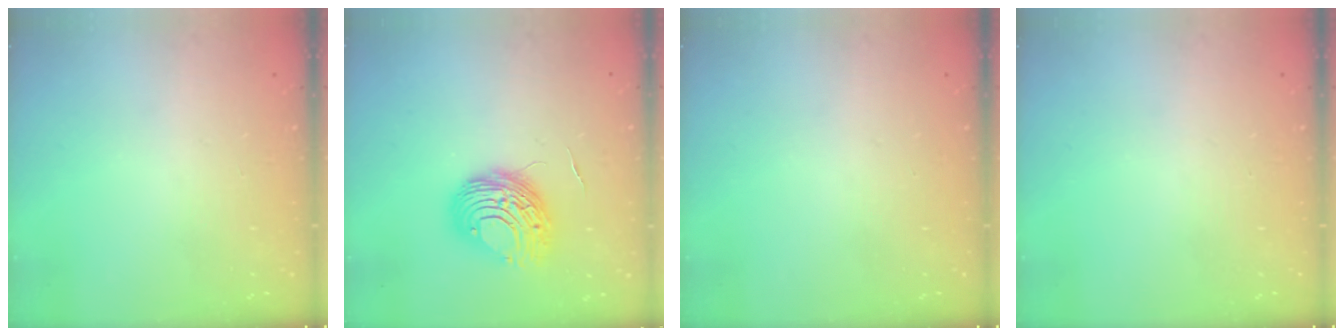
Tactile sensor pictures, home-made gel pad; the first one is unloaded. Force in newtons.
{"total": 9.7, "press": 9.6, "slide": 1.3}
{"total": 0.0}
{"total": 0.0}